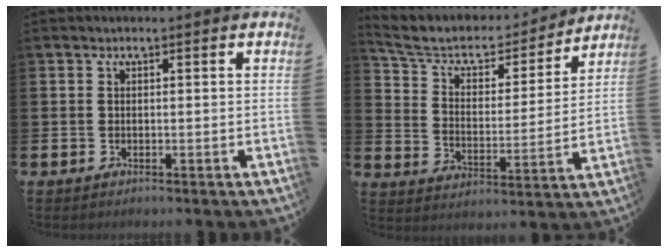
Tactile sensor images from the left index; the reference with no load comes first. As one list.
[{"total": 7.2, "force": [6.3, 2.9, 1.9], "torque": [-0.071, -0.043, 0.106]}]